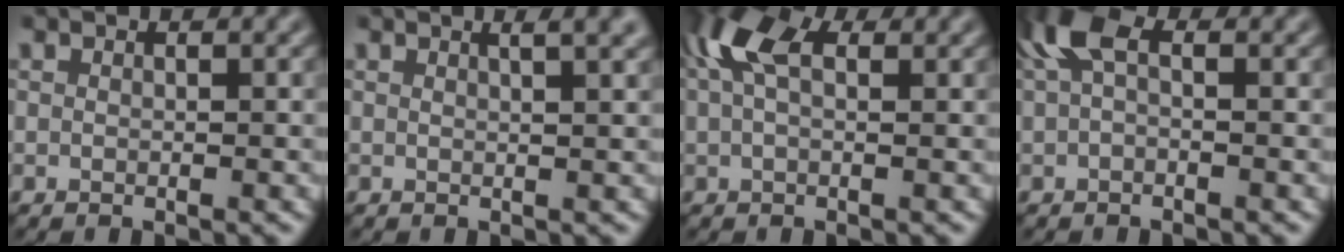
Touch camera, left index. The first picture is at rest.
{"total": 3.8, "force": [2.0, 1.5, 2.8], "torque": [-0.006, 0.016, 0.001]}
{"total": 6.0, "force": [2.1, 3.3, 4.6], "torque": [-0.112, 0.020, 0.031]}
{"total": 3.6, "force": [1.1, 1.7, 3.0], "torque": [-0.060, 0.012, 0.010]}